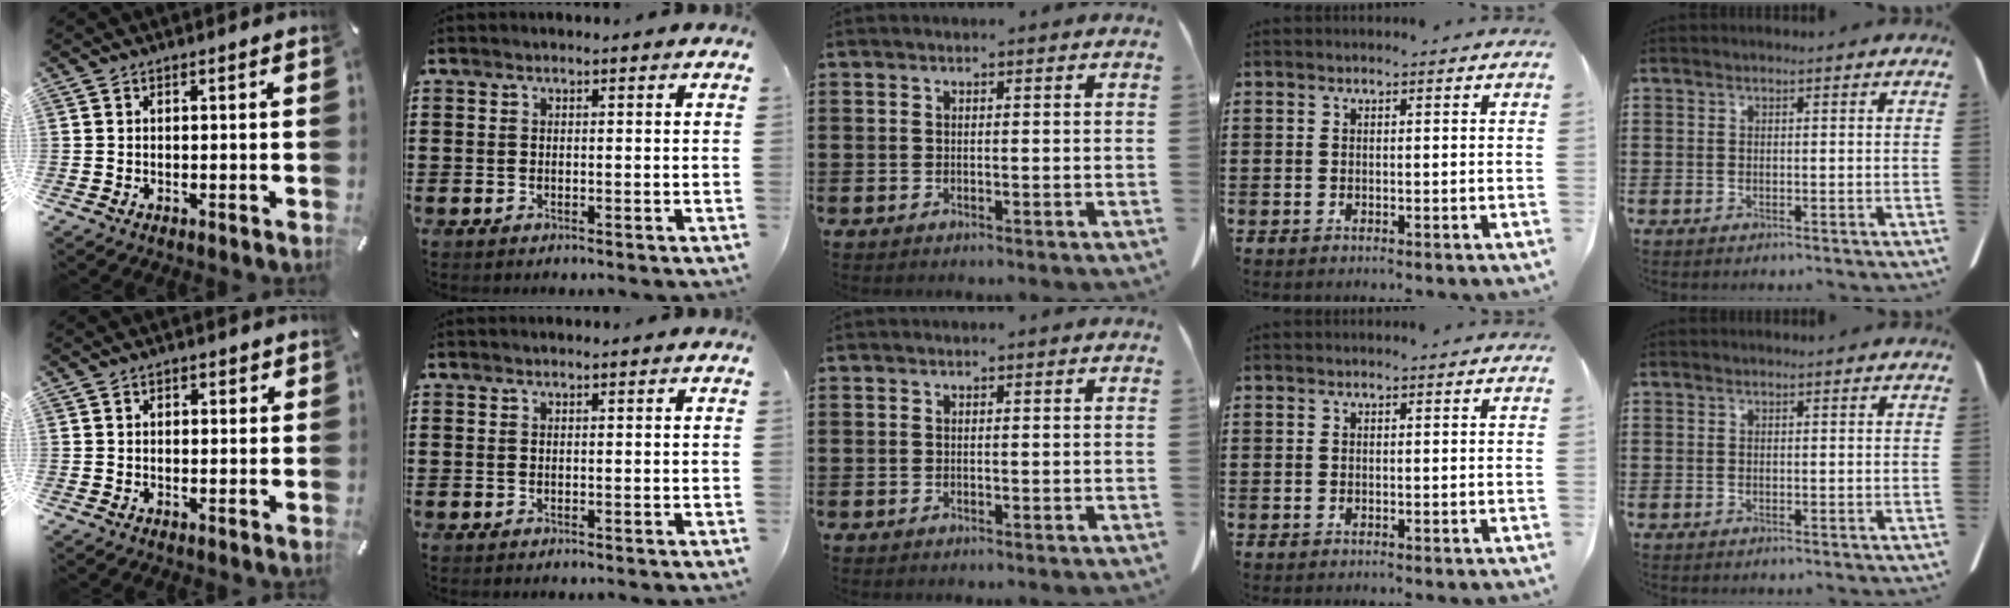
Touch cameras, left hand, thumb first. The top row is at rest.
{"thumb": {"total": 1.6, "force": [0.2, 1.2, 1.0], "torque": [-0.011, 0.005, 0.000]}}